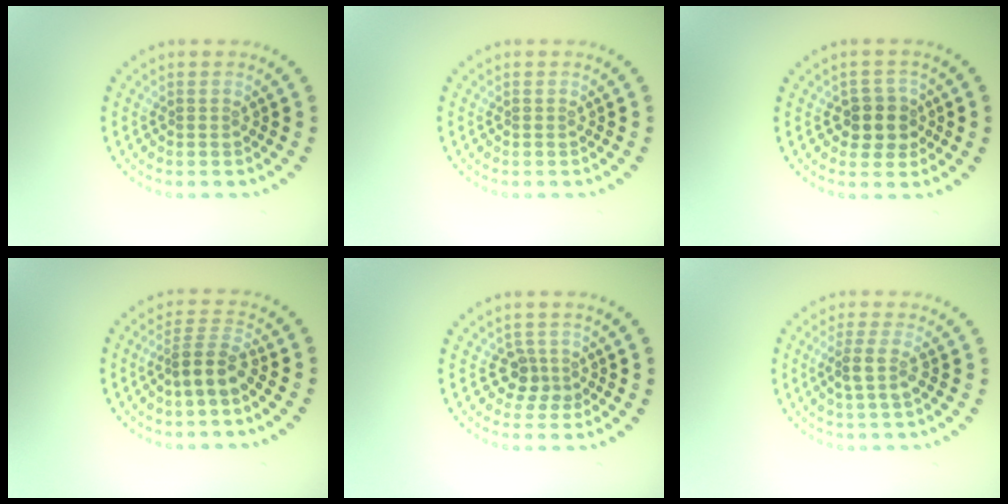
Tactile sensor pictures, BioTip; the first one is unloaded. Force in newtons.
{"total": 0.0}
{"total": 2.9, "press": 2.6, "slide": 1.3}
{"total": 2.9, "press": 2.3, "slide": 1.8}
{"total": 2.3, "press": 1.8, "slide": 1.4}
{"total": 2.3, "press": 1.8, "slide": 1.4}